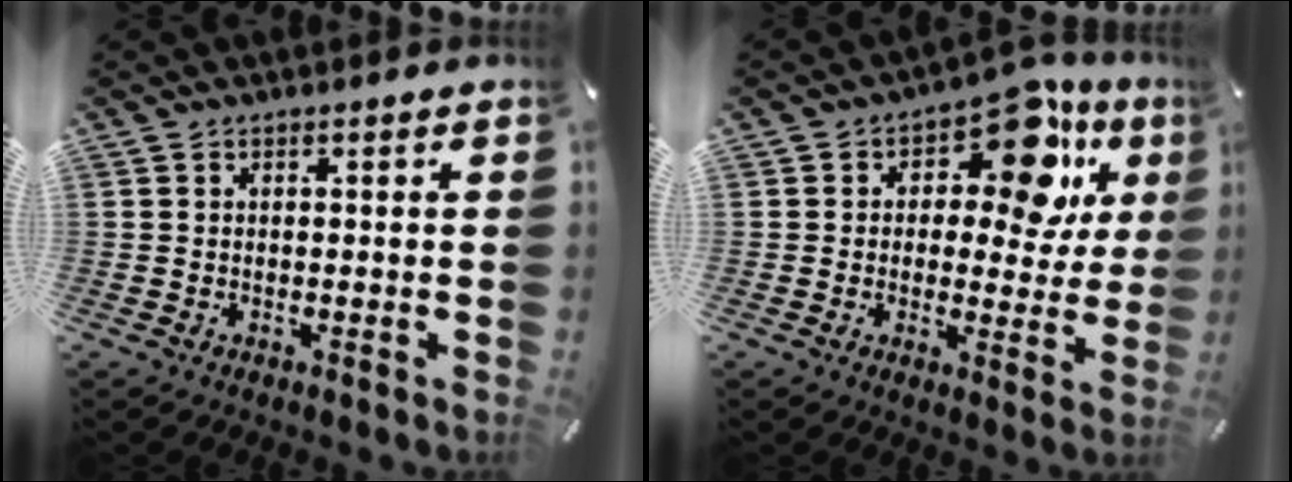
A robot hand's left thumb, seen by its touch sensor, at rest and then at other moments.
{"total": 14.1, "force": [6.6, 7.4, 10.0], "torque": [-0.136, -0.036, 0.109]}